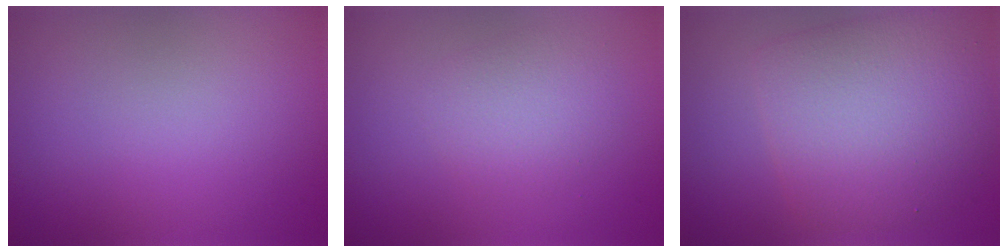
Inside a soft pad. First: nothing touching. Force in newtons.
{"total": 2.4, "press": 2.4, "slide": 0.0}
{"total": 7.5, "press": 7.5, "slide": 0.1}